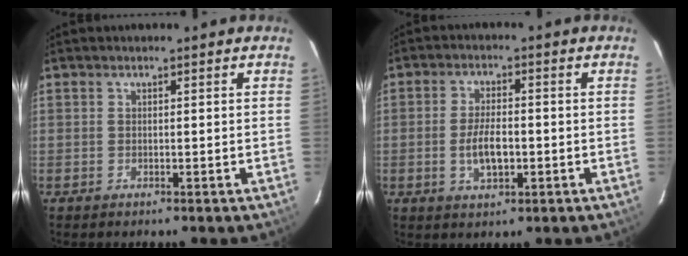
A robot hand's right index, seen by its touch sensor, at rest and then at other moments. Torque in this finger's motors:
{"motor_torque": [0.18, -0.11, 0.37, 0.05]}